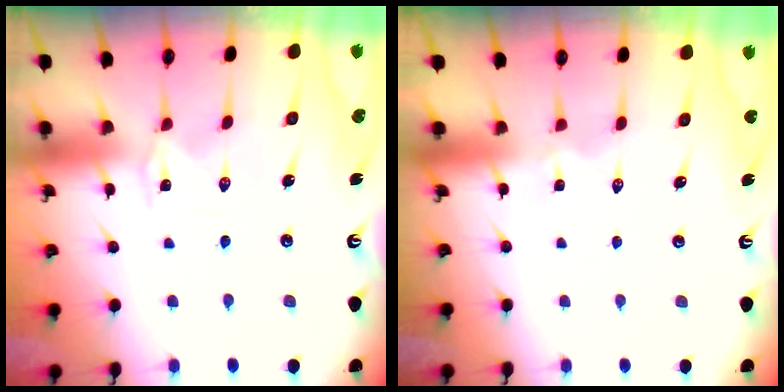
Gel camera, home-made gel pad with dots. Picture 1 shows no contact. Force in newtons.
{"total": 2.3, "press": 2.2, "slide": 0.5}